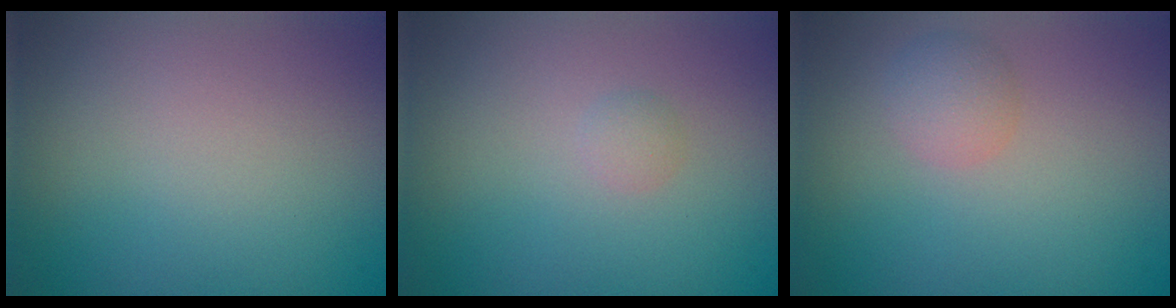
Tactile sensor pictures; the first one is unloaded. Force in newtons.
{"total": 0.7, "press": 0.7, "slide": 0.1}
{"total": 1.9, "press": 1.9, "slide": 0.1}